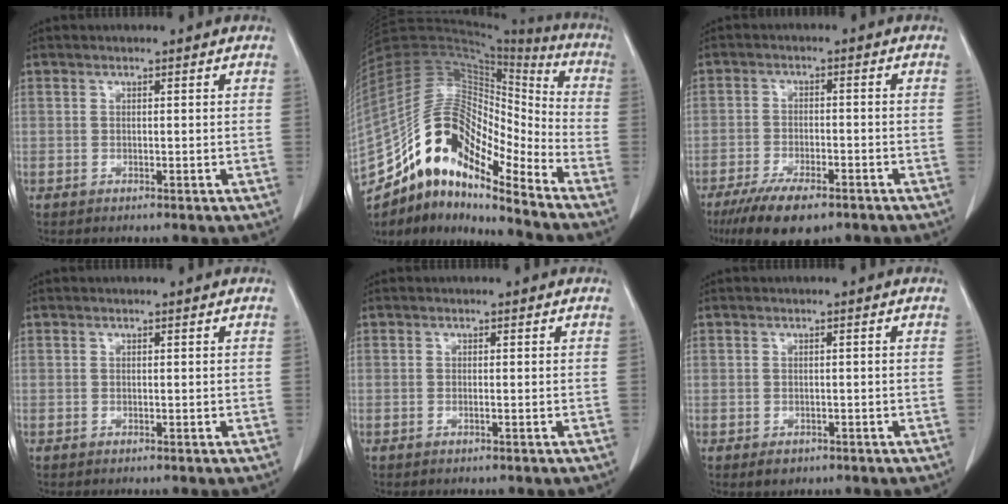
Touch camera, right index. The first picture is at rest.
{"total": 19.1, "force": [-13.8, 5.6, 11.9], "torque": [-0.216, 0.052, -0.245]}
{"total": 9.2, "force": [-6.4, 2.9, 5.8], "torque": [-0.097, -0.013, -0.105]}
{"total": 0.0}
{"total": 0.0}
{"total": 1.7, "force": [-1.0, 1.2, 0.7], "torque": [-0.007, 0.001, -0.005]}